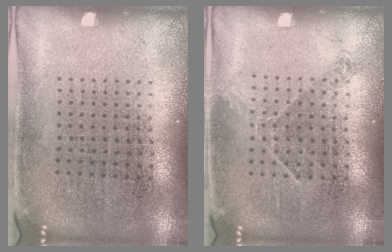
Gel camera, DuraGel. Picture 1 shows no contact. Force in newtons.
{"total": 0.9, "press": 0.8, "slide": 0.5}